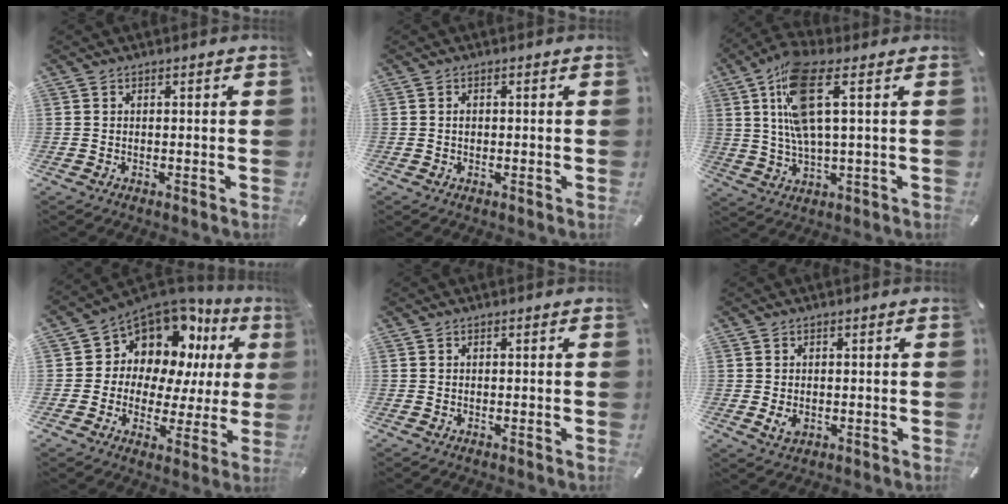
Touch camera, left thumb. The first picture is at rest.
{"total": 1.1, "force": [0.0, 0.7, 0.7], "torque": [-0.017, 0.002, -0.002]}
{"total": 12.9, "force": [4.1, 3.8, 11.6], "torque": [-0.248, -0.005, 0.069]}
{"total": 11.3, "force": [7.2, 8.0, 3.4], "torque": [-0.068, -0.077, 0.135]}
{"total": 0.0}
{"total": 2.5, "force": [-0.4, 1.8, 1.7], "torque": [-0.028, -0.004, -0.009]}